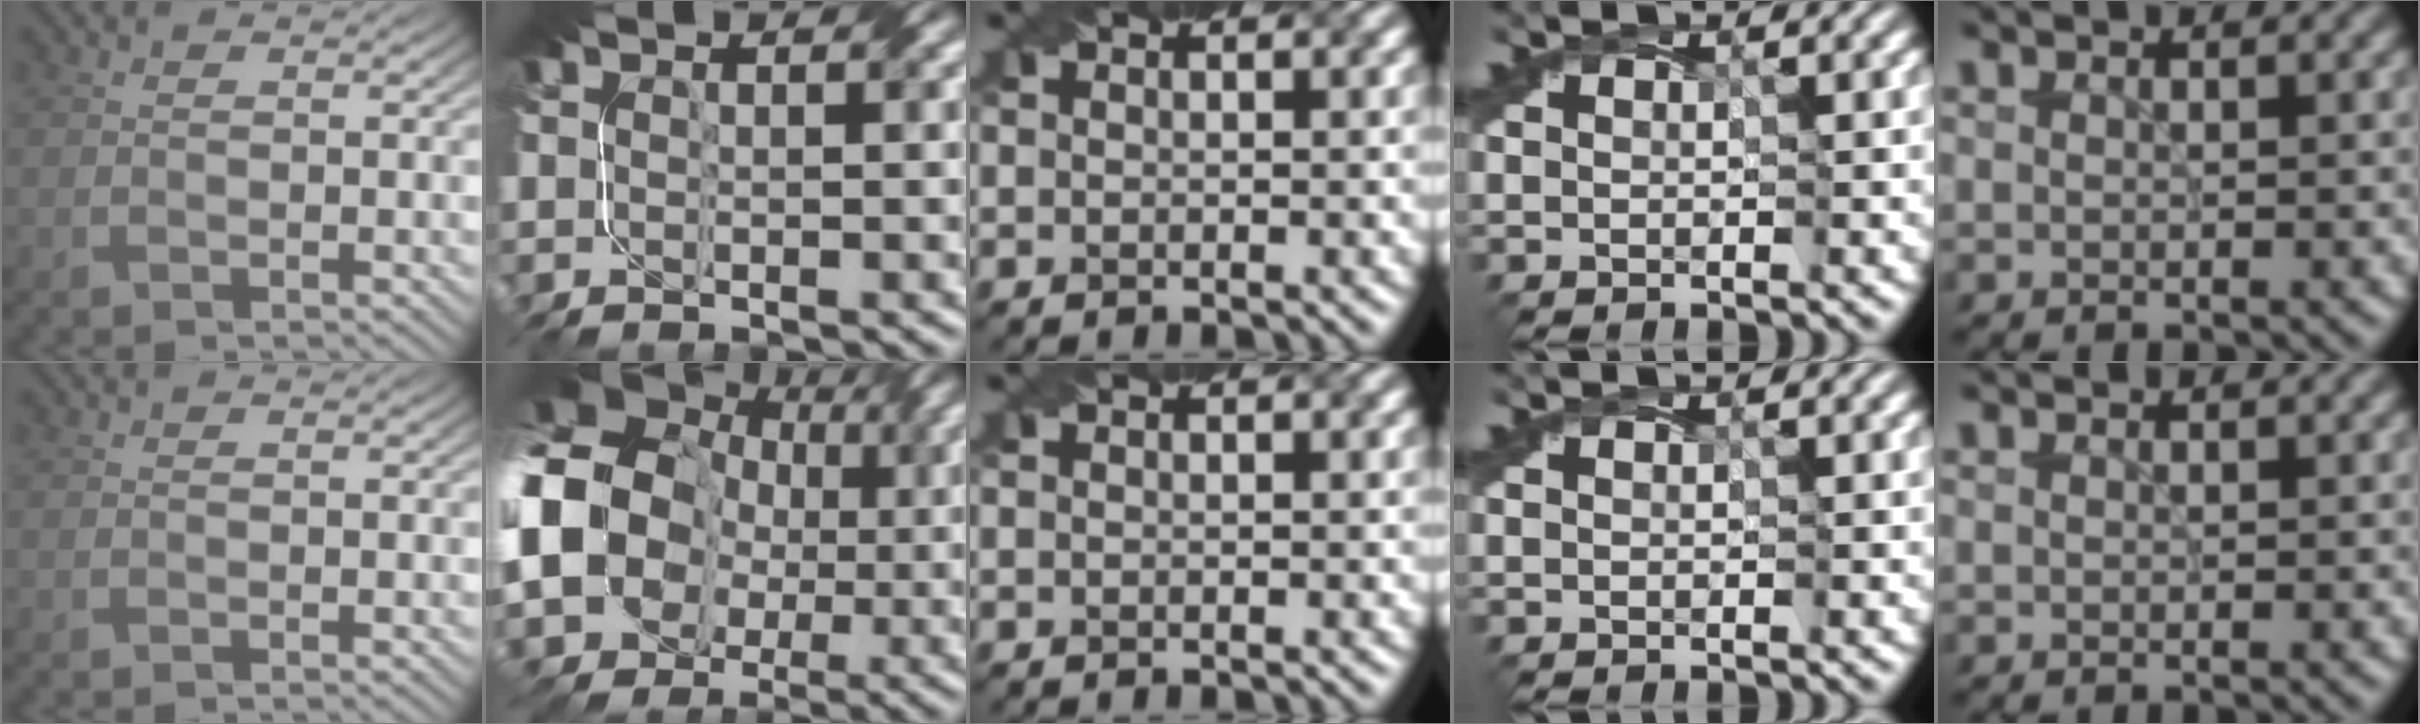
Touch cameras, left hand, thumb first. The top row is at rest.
{"index": {"total": 14.8, "force": [-0.1, 12.6, 7.7], "torque": [-0.172, -0.002, -0.025]}}